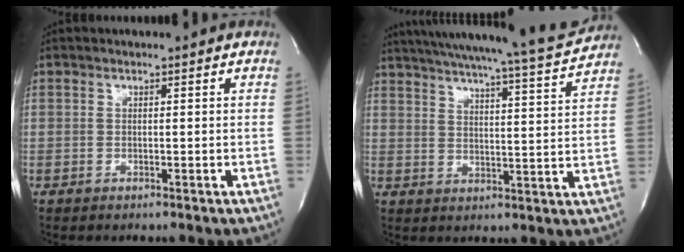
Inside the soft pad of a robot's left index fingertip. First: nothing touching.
{"total": 19.8, "force": [18.3, -0.7, 7.3], "torque": [-0.120, -0.041, 0.244]}